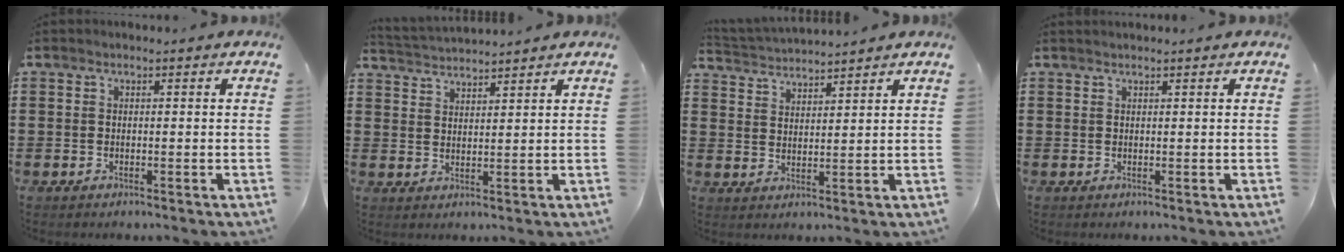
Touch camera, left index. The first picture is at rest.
{"total": 2.4, "force": [2.3, -0.1, -0.2], "torque": [-0.005, -0.008, 0.043]}
{"total": 2.7, "force": [2.7, -0.2, -0.4], "torque": [-0.004, -0.014, 0.047]}
{"total": 0.5, "force": [0.5, 0.0, 0.2], "torque": [-0.004, -0.002, 0.010]}